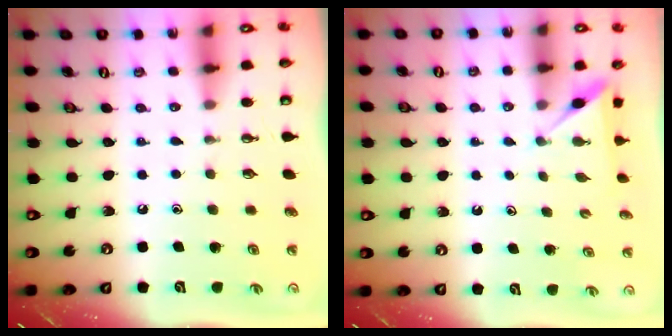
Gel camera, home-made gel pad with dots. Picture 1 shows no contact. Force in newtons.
{"total": 2.5, "press": 2.5, "slide": 0.2}